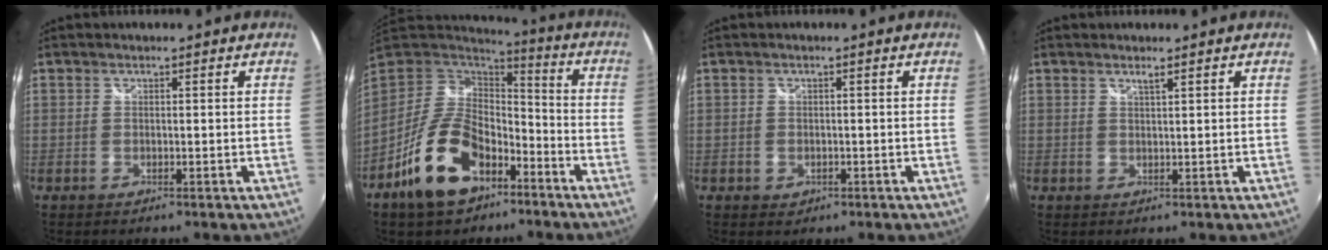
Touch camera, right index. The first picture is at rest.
{"total": 16.9, "force": [-9.2, 9.5, 10.5], "torque": [-0.216, 0.003, -0.151]}
{"total": 1.9, "force": [-0.7, 1.7, 0.7], "torque": [-0.014, -0.005, -0.010]}
{"total": 1.1, "force": [0.8, -0.1, 0.7], "torque": [-0.011, -0.001, 0.013]}